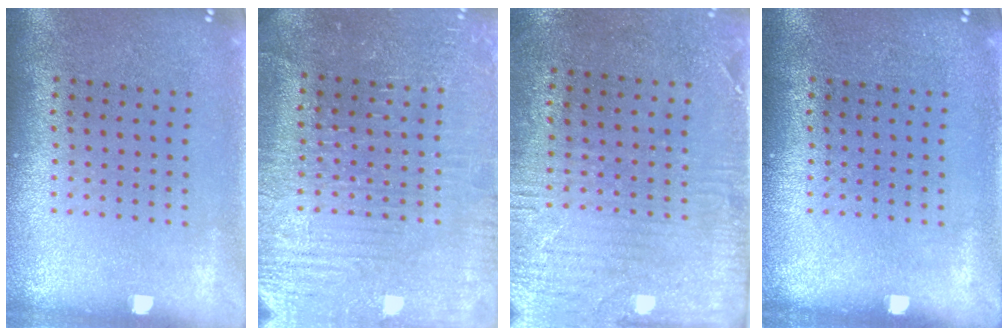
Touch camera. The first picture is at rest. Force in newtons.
{"total": 3.5, "press": 3.5, "slide": 0.6}
{"total": 2.9, "press": 2.4, "slide": 1.7}
{"total": 0.0}